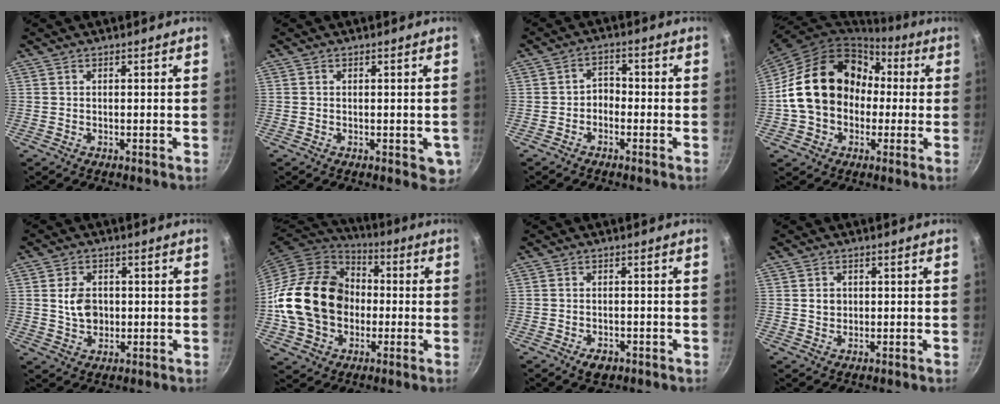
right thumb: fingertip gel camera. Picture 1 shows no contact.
{"total": 3.7, "force": [-0.6, 2.2, 2.9], "torque": [-0.027, -0.002, -0.005]}
{"total": 3.0, "force": [-1.3, 2.2, 1.6], "torque": [-0.010, 0.022, -0.029]}
{"total": 20.7, "force": [0.9, 16.5, 12.5], "torque": [-0.198, 0.059, 0.014]}
{"total": 8.8, "force": [0.5, 6.7, 5.6], "torque": [-0.075, 0.001, 0.010]}
{"total": 21.7, "force": [-1.1, 17.3, 13.2], "torque": [-0.213, 0.039, -0.018]}
{"total": 3.4, "force": [-1.7, 2.2, 2.0], "torque": [-0.030, 0.013, -0.021]}
{"total": 2.3, "force": [0.3, 2.1, 1.0], "torque": [-0.006, 0.004, 0.006]}